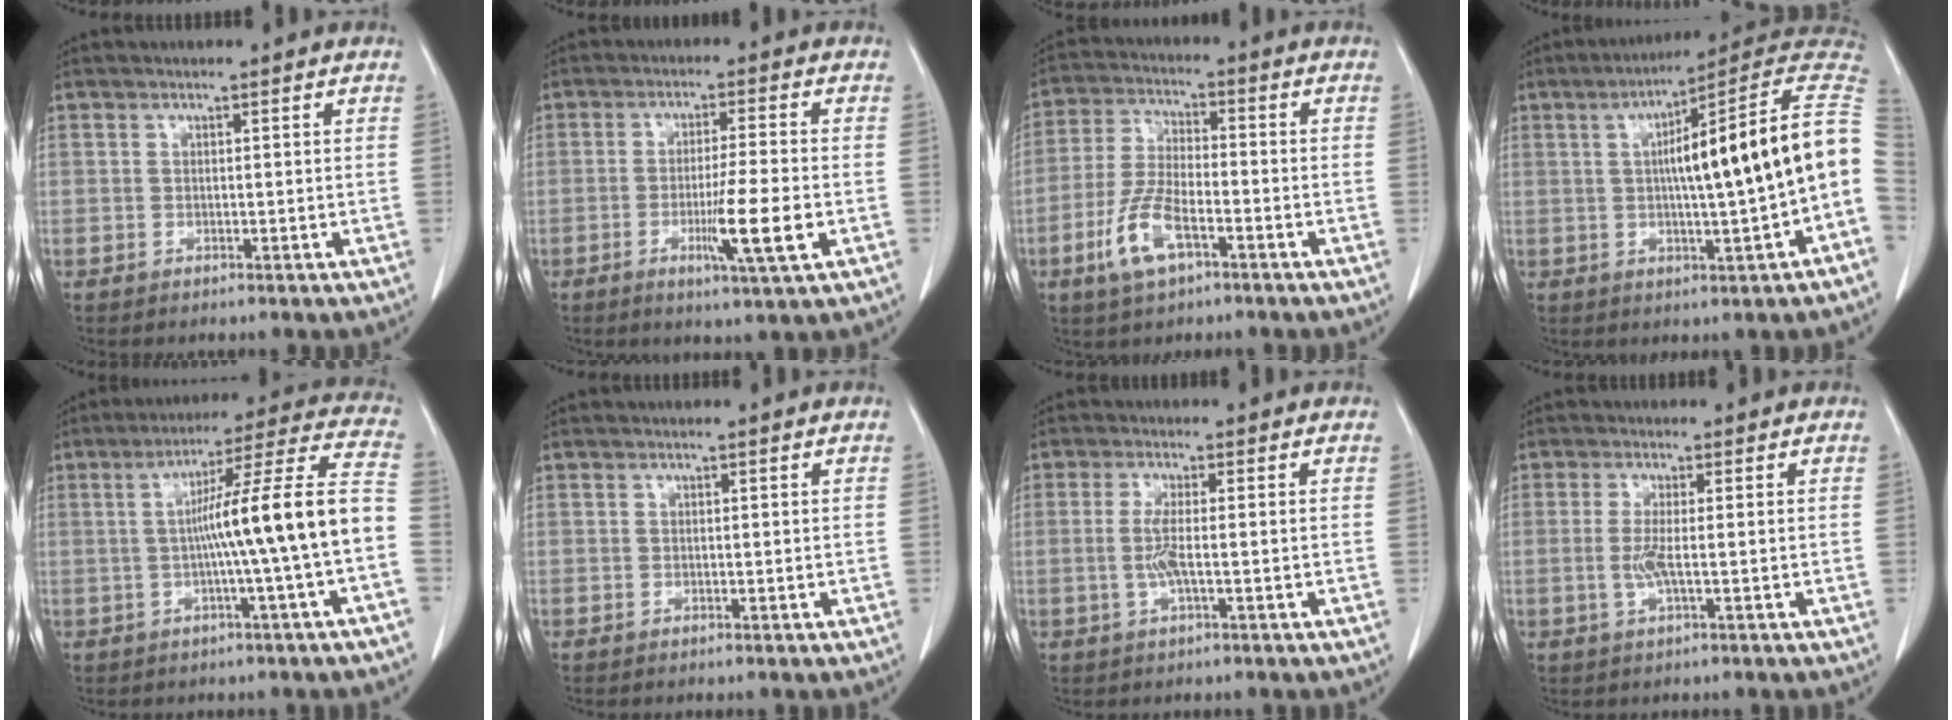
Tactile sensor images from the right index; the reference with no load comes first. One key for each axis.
{"total": 8.1, "fx": -2.5, "fy": -0.5, "fz": 7.7, "tx": -0.130, "ty": -0.018, "tz": -0.041}
{"total": 8.9, "fx": -4.3, "fy": 2.6, "fz": 7.3, "tx": -0.163, "ty": -0.007, "tz": -0.081}
{"total": 16.4, "fx": 1.0, "fy": -0.7, "fz": 16.4, "tx": -0.216, "ty": 0.031, "tz": 0.010}
{"total": 14.7, "fx": -1.8, "fy": -1.7, "fz": 14.5, "tx": -0.213, "ty": 0.023, "tz": -0.032}
{"total": 0.0}
{"total": 3.3, "fx": -0.4, "fy": 0.2, "fz": 3.3, "tx": -0.076, "ty": -0.004, "tz": -0.010}
{"total": 2.9, "fx": -0.4, "fy": 0.1, "fz": 2.9, "tx": -0.067, "ty": -0.004, "tz": -0.007}